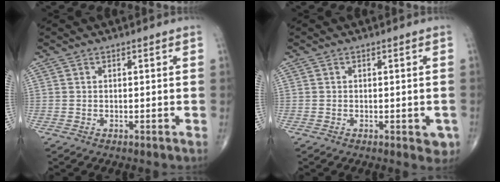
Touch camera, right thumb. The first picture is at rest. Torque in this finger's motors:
{"motor_torque": [-0.23, 0.08, -0.10, -0.01, 0.01]}